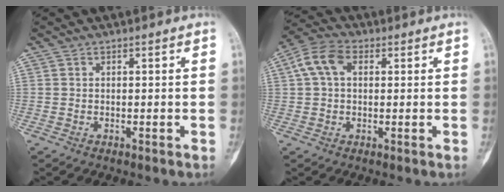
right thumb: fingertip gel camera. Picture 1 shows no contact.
{"total": 7.0, "force": [1.9, 4.5, 5.0], "torque": [-0.103, 0.022, 0.031]}